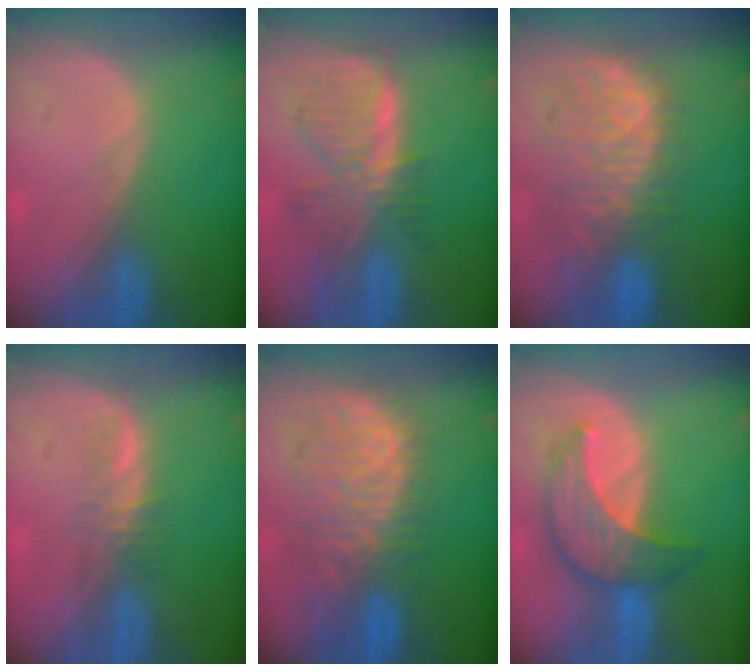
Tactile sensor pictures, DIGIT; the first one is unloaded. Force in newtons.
{"total": 7.8, "press": 7.0, "slide": 3.5}
{"total": 10.8, "press": 9.4, "slide": 5.3}
{"total": 2.3, "press": 2.2, "slide": 0.6}
{"total": 10.7, "press": 9.4, "slide": 5.2}
{"total": 7.8, "press": 7.5, "slide": 2.2}